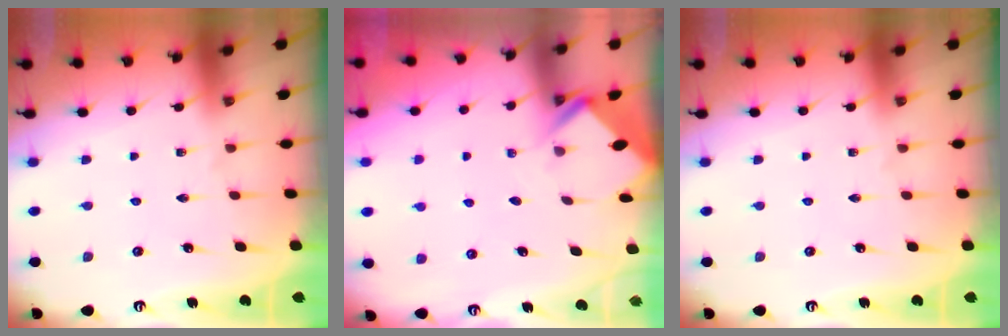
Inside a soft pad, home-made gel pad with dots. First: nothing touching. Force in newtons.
{"total": 2.6, "press": 2.6, "slide": 0.2}
{"total": 0.0}